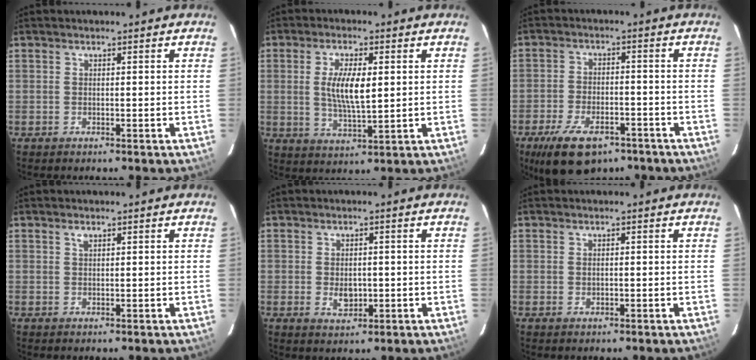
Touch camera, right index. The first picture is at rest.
{"total": 8.0, "force": [1.1, 2.6, 7.5], "torque": [-0.144, -0.002, 0.023]}
{"total": 13.6, "force": [-8.9, 6.5, 8.0], "torque": [-0.173, -0.017, -0.141]}
{"total": 0.8, "force": [0.6, 0.2, 0.5], "torque": [-0.010, 0.003, 0.011]}
{"total": 3.7, "force": [-0.5, 2.6, 2.7], "torque": [-0.046, -0.003, -0.004]}
{"total": 0.7, "force": [0.1, 0.7, 0.2], "torque": [-0.004, 0.000, 0.004]}